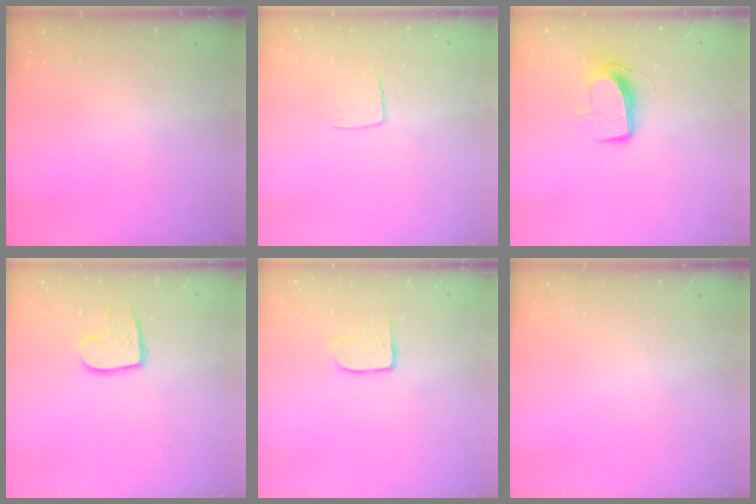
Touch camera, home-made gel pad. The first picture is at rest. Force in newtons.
{"total": 5.1, "press": 5.1, "slide": 0.4}
{"total": 9.7, "press": 9.7, "slide": 0.5}
{"total": 9.2, "press": 9.2, "slide": 0.6}
{"total": 5.7, "press": 5.7, "slide": 0.5}
{"total": 0.0}